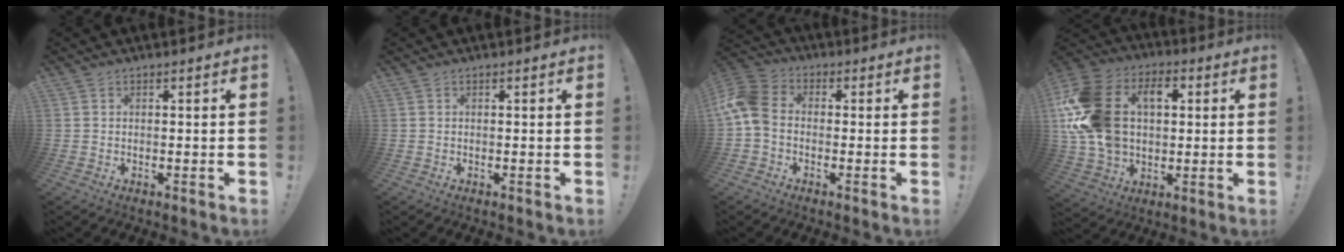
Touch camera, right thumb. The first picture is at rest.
{"total": 0.0}
{"total": 10.6, "force": [-1.5, 7.7, 7.2], "torque": [-0.163, 0.025, -0.023]}
{"total": 23.3, "force": [4.2, 16.9, 15.5], "torque": [-0.303, 0.004, 0.079]}